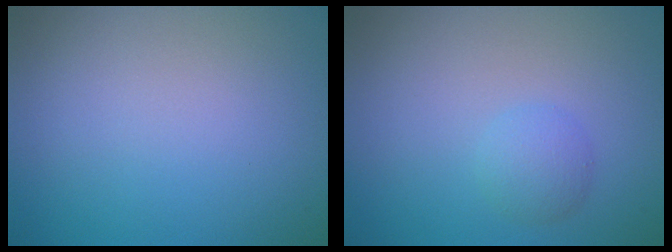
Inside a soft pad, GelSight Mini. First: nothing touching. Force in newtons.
{"total": 1.7, "press": 1.7, "slide": 0.1}